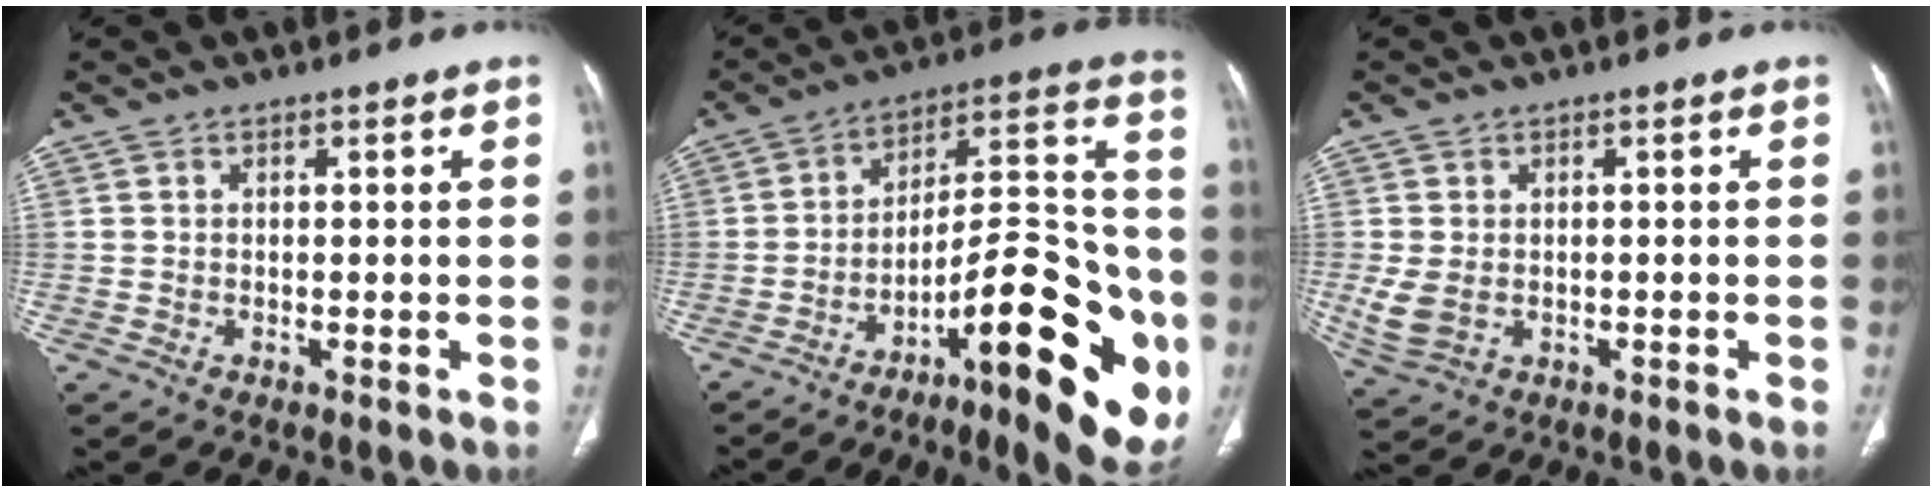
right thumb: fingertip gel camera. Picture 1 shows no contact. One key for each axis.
{"total": 26.9, "fx": -9.8, "fy": 8.4, "fz": 23.6, "tx": -0.275, "ty": 0.066, "tz": -0.135}
{"total": 4.7, "fx": -0.4, "fy": 3.6, "fz": 3.0, "tx": -0.073, "ty": -0.005, "tz": 0.002}